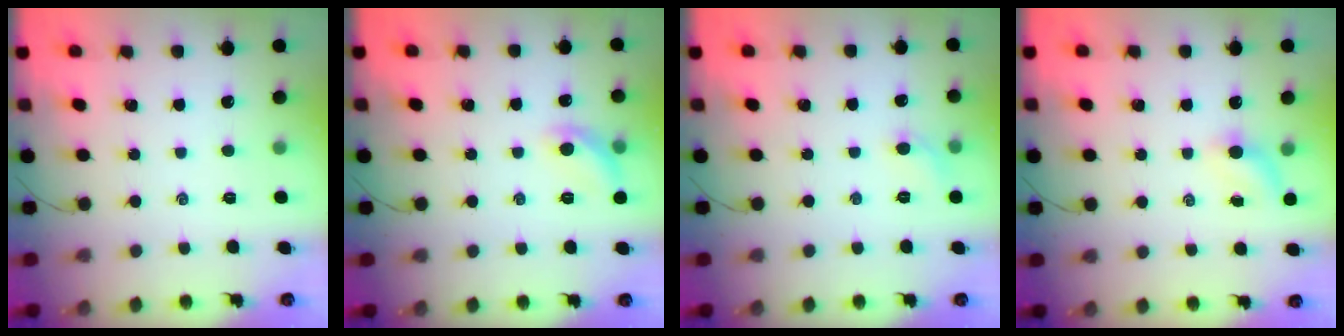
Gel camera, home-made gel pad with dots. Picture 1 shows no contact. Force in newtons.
{"total": 8.1, "press": 8.1, "slide": 0.7}
{"total": 5.4, "press": 5.1, "slide": 1.7}
{"total": 4.5, "press": 4.3, "slide": 1.3}